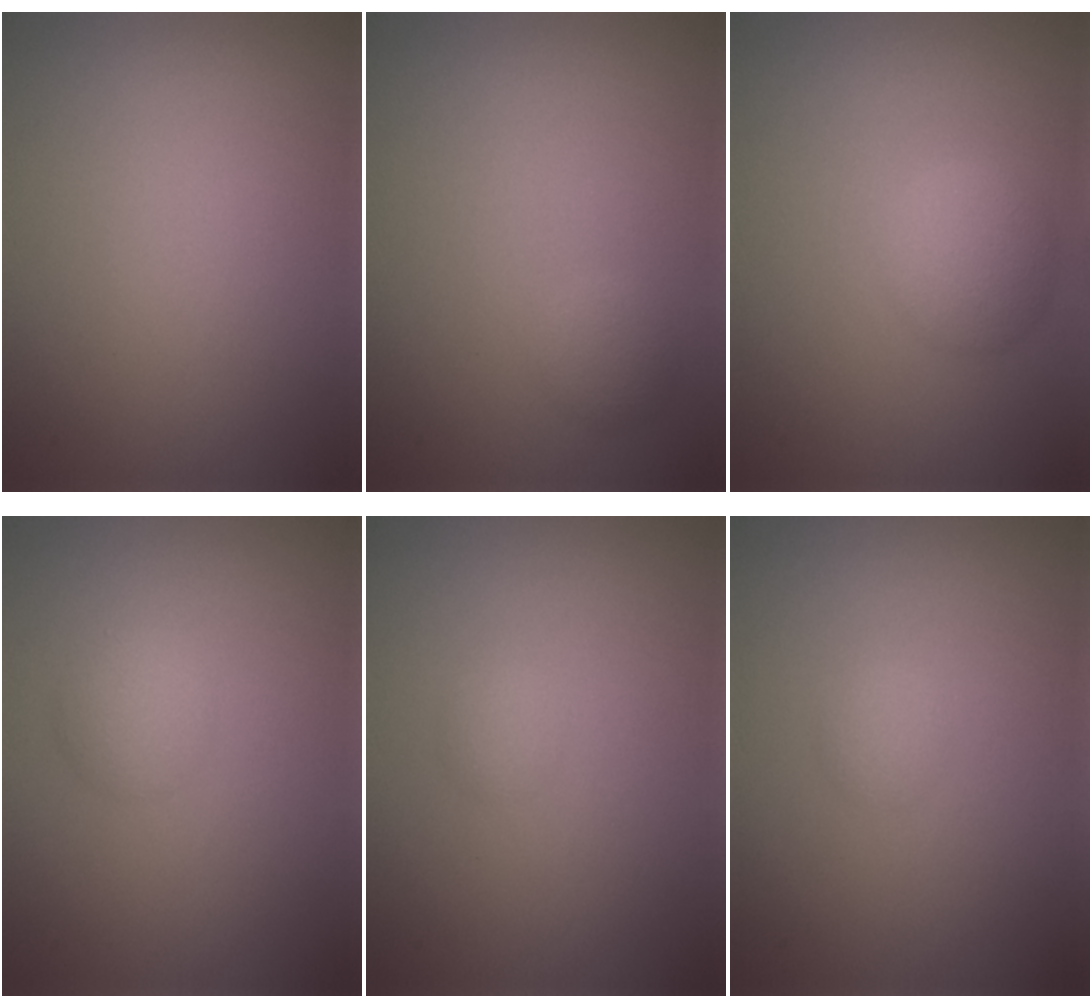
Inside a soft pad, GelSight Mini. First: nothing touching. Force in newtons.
{"total": 1.3, "press": 1.3, "slide": 0.0}
{"total": 3.0, "press": 3.0, "slide": 0.1}
{"total": 2.0, "press": 2.0, "slide": 0.1}
{"total": 0.9, "press": 0.9, "slide": 0.1}
{"total": 1.1, "press": 1.1, "slide": 0.1}